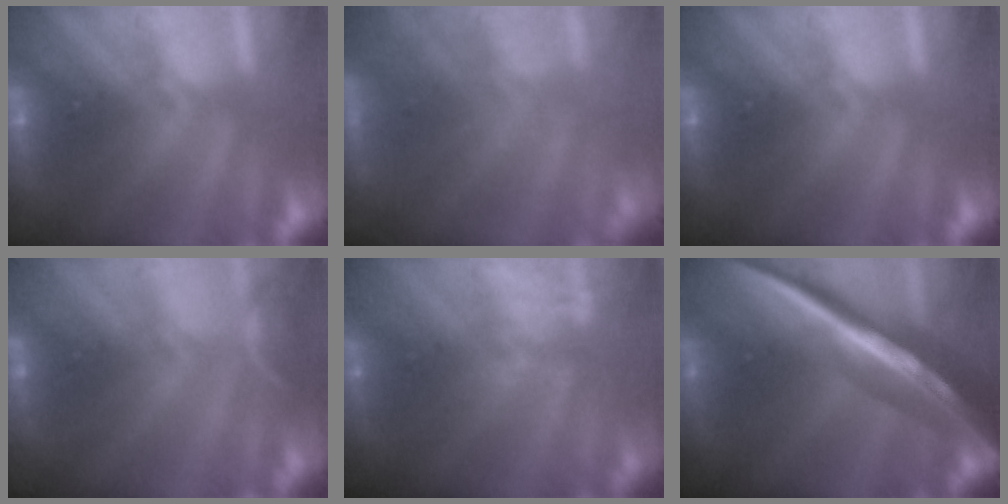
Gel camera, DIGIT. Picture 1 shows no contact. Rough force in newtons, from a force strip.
{"total": 8.3}
{"total": 0.0}
{"total": 2.5}
{"total": 3.8}
{"total": 7.2}